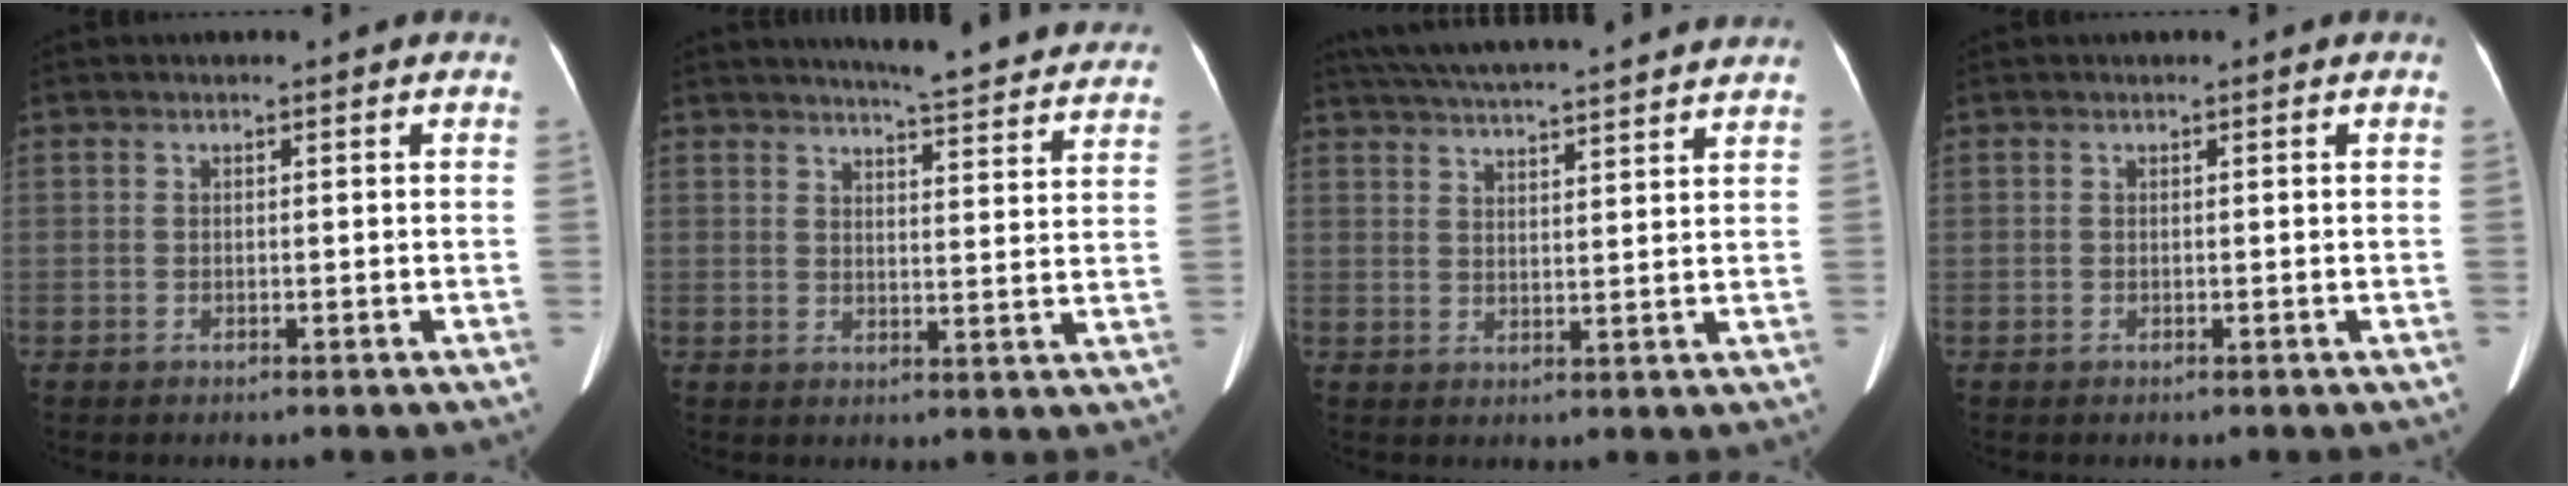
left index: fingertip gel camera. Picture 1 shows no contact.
{"total": 18.8, "force": [17.7, 1.7, 6.2], "torque": [-0.074, -0.049, 0.199]}
{"total": 20.1, "force": [18.4, 1.4, 8.2], "torque": [-0.140, 0.034, 0.255]}
{"total": 0.0}